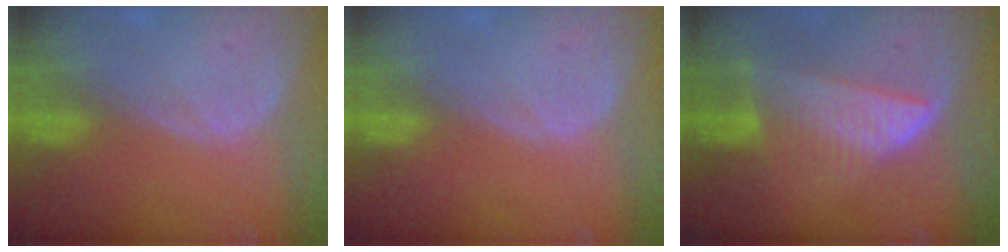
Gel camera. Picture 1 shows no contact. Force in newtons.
{"total": 0.0}
{"total": 7.5, "press": 6.8, "slide": 3.2}